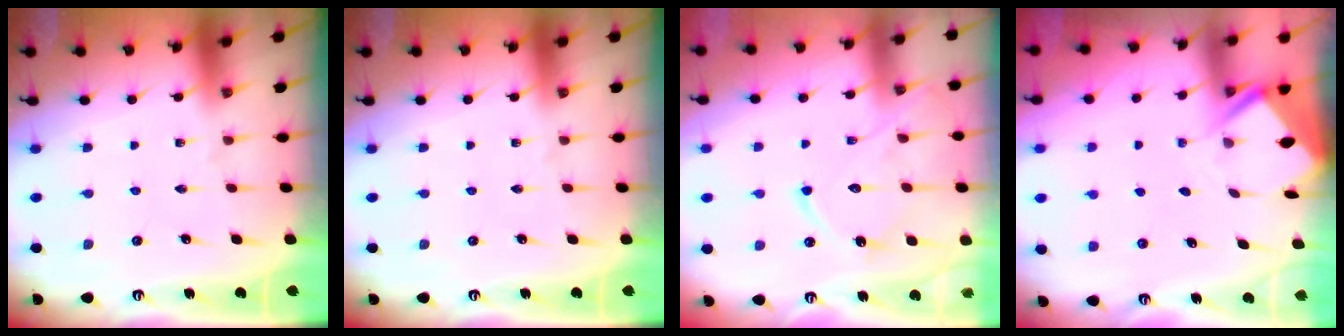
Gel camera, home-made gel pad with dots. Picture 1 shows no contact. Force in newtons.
{"total": 0.0}
{"total": 13.2, "press": 13.2, "slide": 1.1}
{"total": 3.4, "press": 3.4, "slide": 0.3}